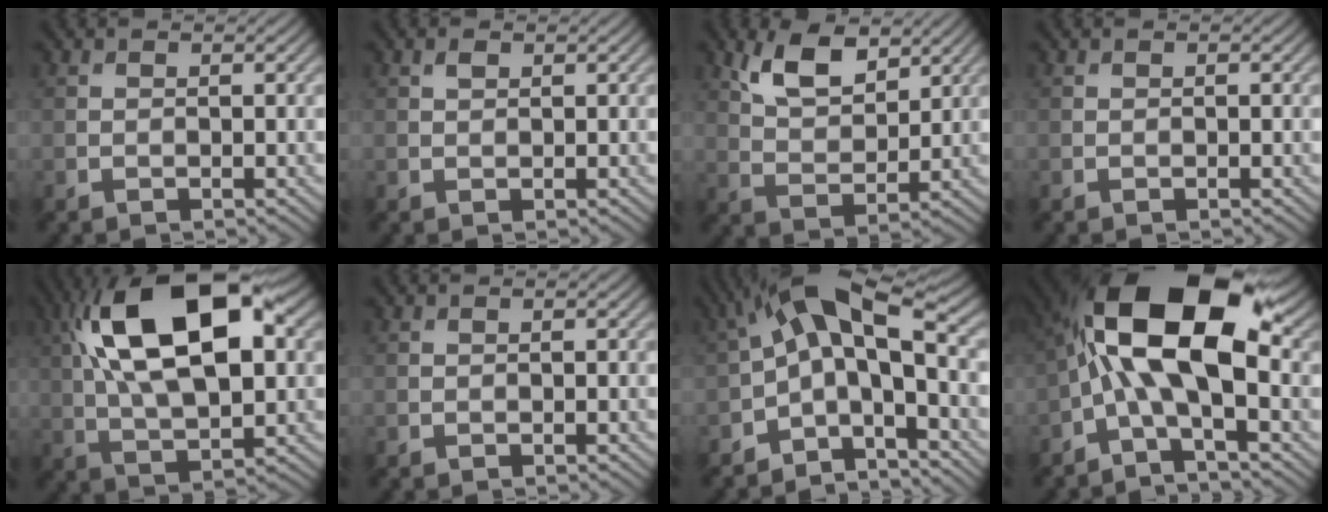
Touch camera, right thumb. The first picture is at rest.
{"total": 0.8, "force": [0.5, 0.4, 0.5], "torque": [-0.013, 0.000, 0.010]}
{"total": 7.2, "force": [4.3, 3.4, 4.6], "torque": [-0.096, -0.003, 0.085]}
{"total": 0.0}
{"total": 18.3, "force": [5.4, 8.8, 15.1], "torque": [-0.284, 0.037, 0.078]}
{"total": 0.0}
{"total": 11.2, "force": [-0.8, 4.7, 10.2], "torque": [-0.174, 0.024, -0.034]}
{"total": 15.0, "force": [1.2, 6.3, 13.5], "torque": [-0.247, 0.024, 0.006]}